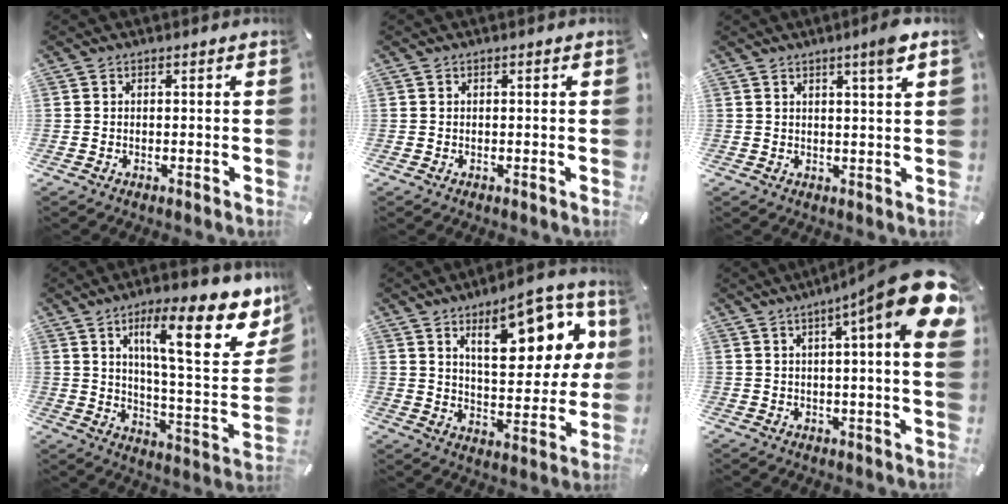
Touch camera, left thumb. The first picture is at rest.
{"total": 0.0}
{"total": 4.7, "force": [2.7, 0.1, 3.8], "torque": [-0.062, -0.007, 0.041]}
{"total": 20.6, "force": [10.7, 5.6, 16.6], "torque": [-0.239, -0.064, 0.157]}
{"total": 18.7, "force": [9.4, 8.3, 13.9], "torque": [-0.186, -0.042, 0.150]}
{"total": 16.0, "force": [6.6, 1.4, 14.5], "torque": [-0.211, -0.043, 0.092]}